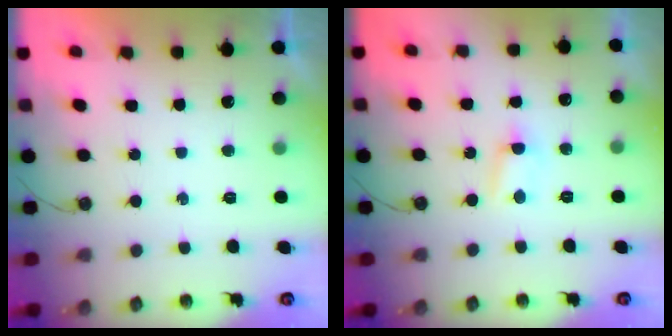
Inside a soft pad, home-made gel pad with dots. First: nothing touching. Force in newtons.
{"total": 3.5, "press": 3.4, "slide": 0.4}